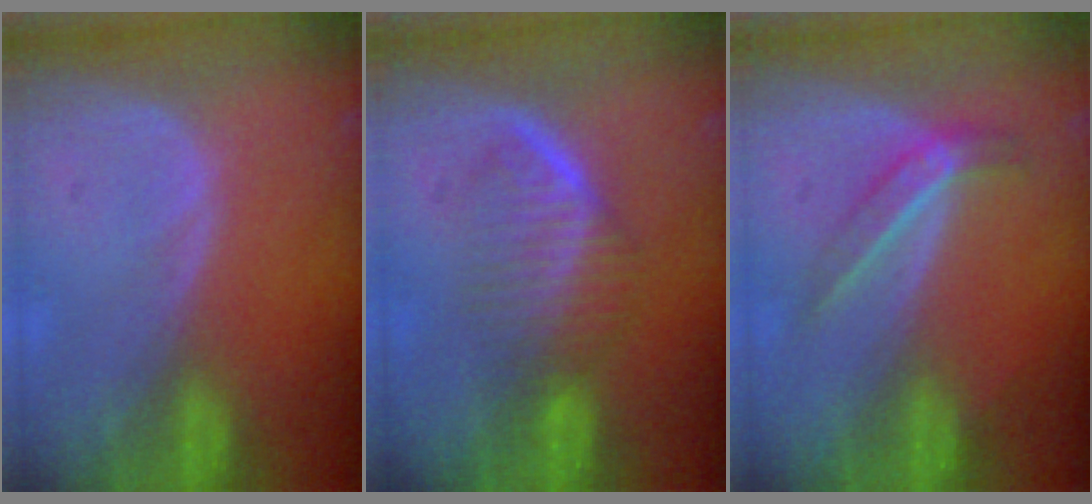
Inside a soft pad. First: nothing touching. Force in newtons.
{"total": 6.7, "press": 5.8, "slide": 3.3}
{"total": 4.5, "press": 4.1, "slide": 2.0}